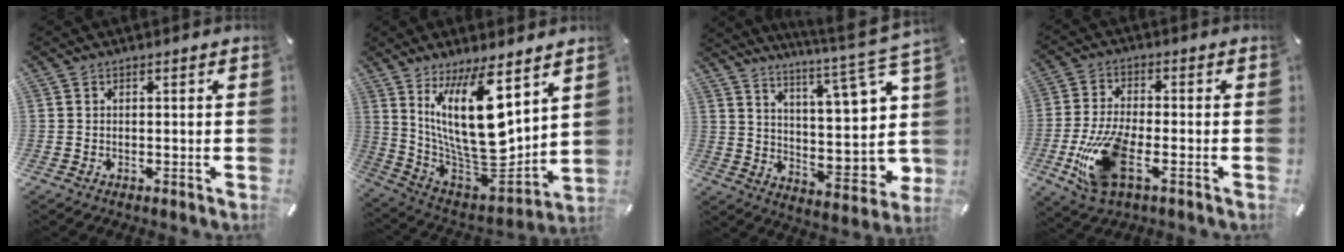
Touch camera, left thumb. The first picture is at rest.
{"total": 22.6, "force": [8.2, 8.9, 19.1], "torque": [-0.376, -0.077, 0.139]}
{"total": 15.0, "force": [5.5, 5.9, 12.6], "torque": [-0.142, -0.079, 0.080]}
{"total": 13.2, "force": [-4.3, 5.8, 11.0], "torque": [-0.237, -0.007, -0.072]}